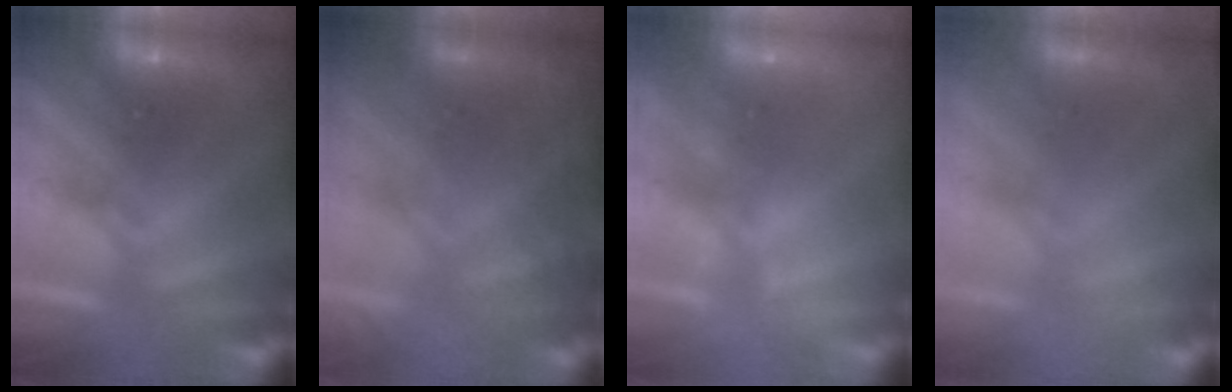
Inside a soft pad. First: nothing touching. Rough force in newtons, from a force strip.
{"total": 9.1}
{"total": 2.2}
{"total": 2.0}